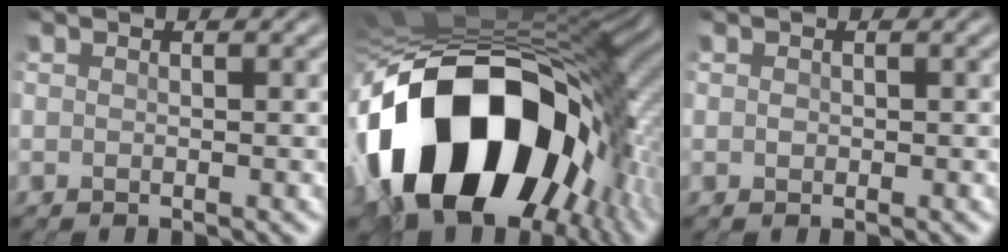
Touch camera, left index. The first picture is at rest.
{"total": 19.2, "force": [-5.4, 12.2, 13.9], "torque": [-0.261, -0.015, -0.082]}
{"total": 0.9, "force": [0.2, 0.7, 0.5], "torque": [0.003, 0.007, -0.005]}